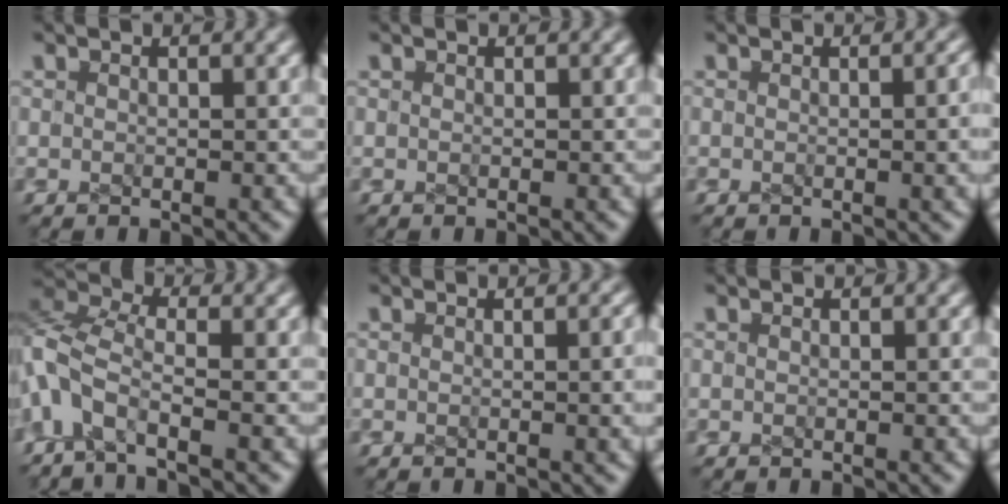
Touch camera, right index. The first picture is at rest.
{"total": 0.0}
{"total": 1.0, "force": [0.1, 0.0, 1.0], "torque": [-0.012, 0.000, 0.005]}
{"total": 6.2, "force": [-1.4, 4.4, 4.3], "torque": [-0.114, -0.022, -0.019]}
{"total": 0.7, "force": [0.1, -0.1, 0.7], "torque": [-0.012, -0.001, 0.005]}
{"total": 0.0}